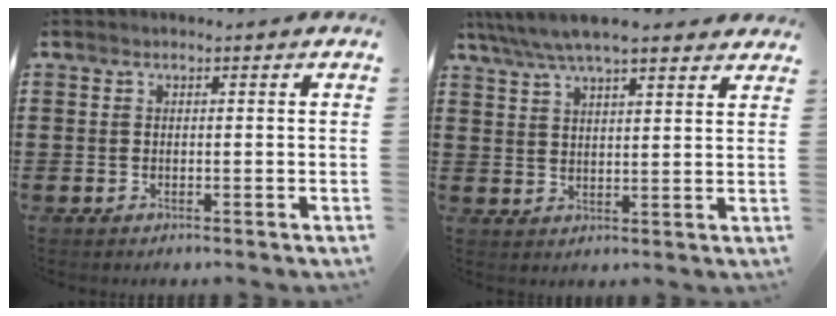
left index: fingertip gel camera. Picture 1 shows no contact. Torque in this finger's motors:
{"motor_torque": [2.14, 0.00, 0.26, -0.05]}